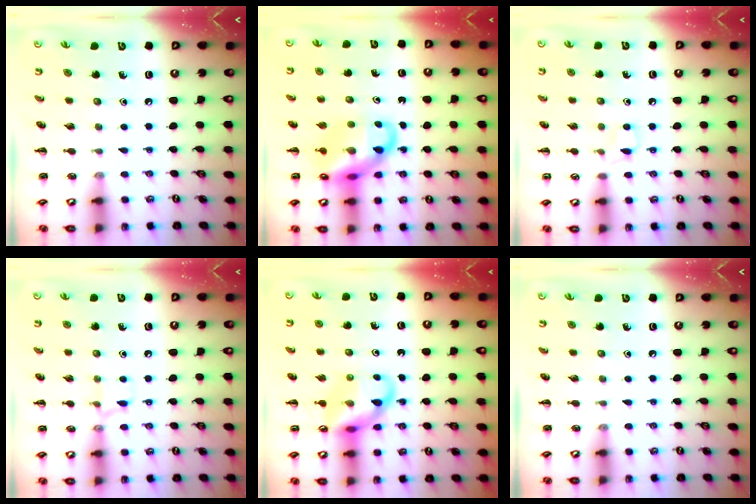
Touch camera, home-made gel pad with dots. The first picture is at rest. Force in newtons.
{"total": 13.7, "press": 13.2, "slide": 3.8}
{"total": 3.7, "press": 3.5, "slide": 1.2}
{"total": 6.6, "press": 6.4, "slide": 1.8}
{"total": 12.0, "press": 11.9, "slide": 1.6}
{"total": 0.0}